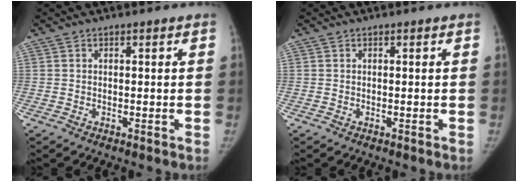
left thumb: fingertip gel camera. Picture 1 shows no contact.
{"total": 0.0}